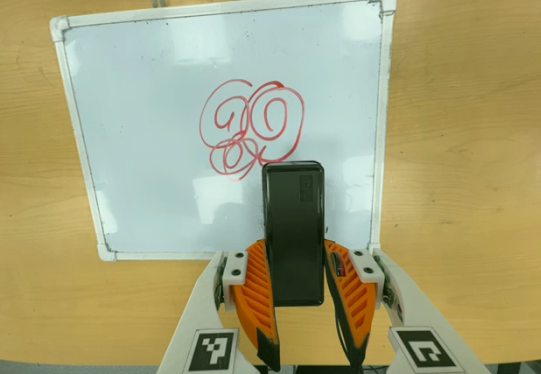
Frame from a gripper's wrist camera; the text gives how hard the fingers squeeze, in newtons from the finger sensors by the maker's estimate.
{"total": 4.7, "left": 3.3, "right": 6.1}